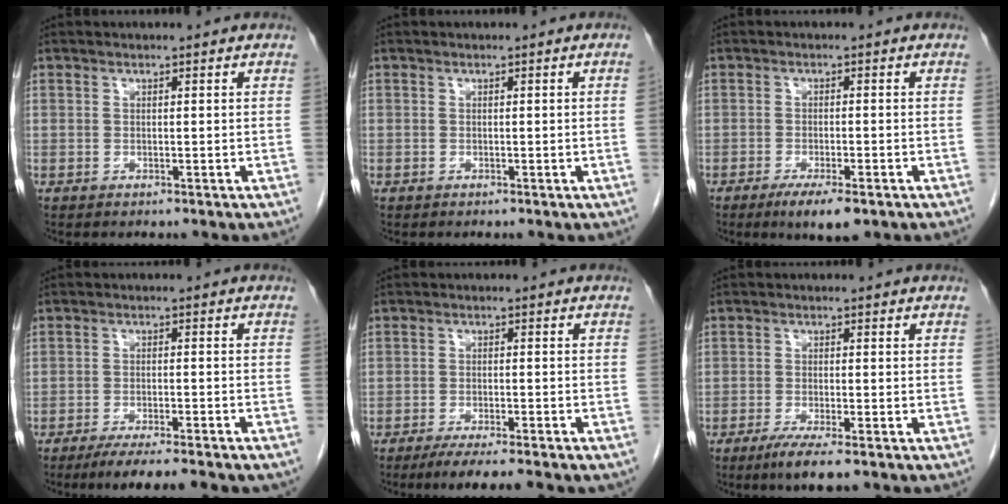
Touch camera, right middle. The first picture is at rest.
{"total": 0.7, "force": [0.0, -0.3, 0.6], "torque": [0.000, 0.001, -0.002]}
{"total": 5.5, "force": [-3.4, 1.1, 4.1], "torque": [-0.067, -0.010, -0.050]}
{"total": 9.6, "force": [-7.9, 0.7, 5.4], "torque": [-0.065, -0.015, -0.113]}
{"total": 8.2, "force": [-6.6, 0.4, 4.9], "torque": [-0.058, -0.014, -0.094]}
{"total": 5.2, "force": [-3.5, 0.5, 3.8], "torque": [-0.065, -0.014, -0.056]}